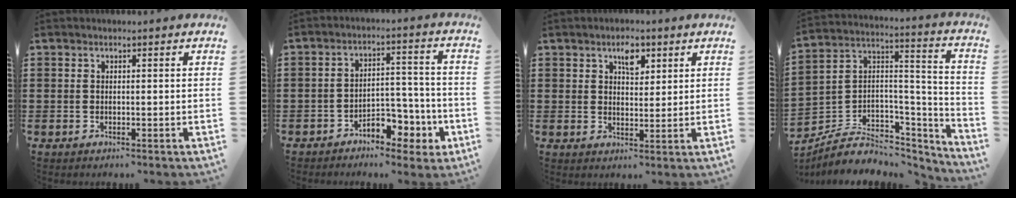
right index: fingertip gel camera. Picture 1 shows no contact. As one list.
[{"total": 5.8, "force": [-3.9, 3.5, 2.6], "torque": [-0.036, 0.019, -0.073]}, {"total": 4.0, "force": [2.3, 2.0, 2.6], "torque": [-0.043, 0.002, 0.037]}, {"total": 6.4, "force": [-3.2, 4.8, 2.7], "torque": [-0.071, -0.006, -0.060]}]